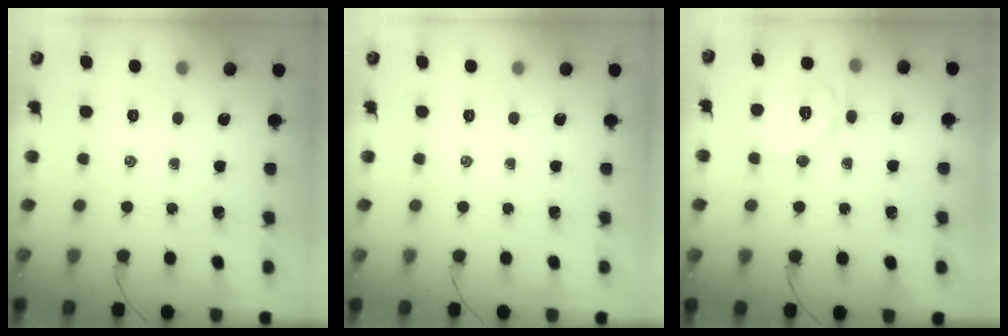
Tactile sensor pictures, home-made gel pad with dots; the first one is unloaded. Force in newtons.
{"total": 0.0}
{"total": 9.9, "press": 9.9, "slide": 0.2}